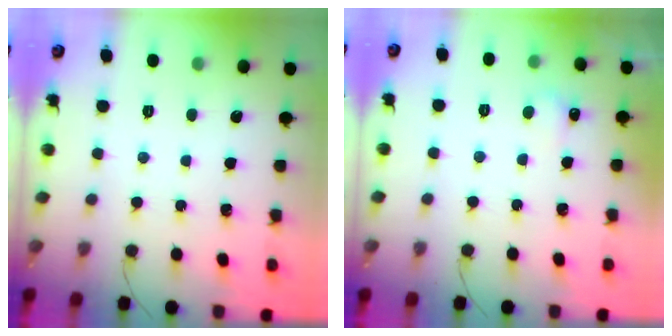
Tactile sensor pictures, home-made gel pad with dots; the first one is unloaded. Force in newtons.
{"total": 3.2, "press": 3.2, "slide": 0.7}